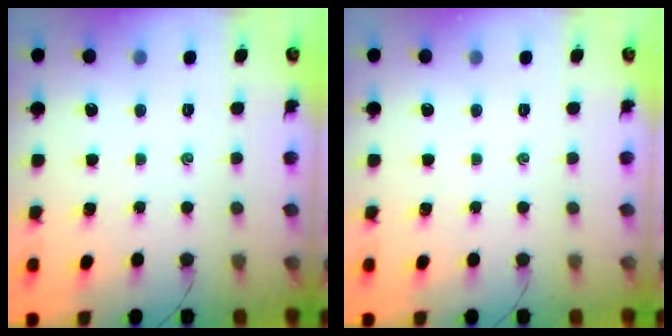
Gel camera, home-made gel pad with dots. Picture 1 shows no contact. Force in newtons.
{"total": 0.0}